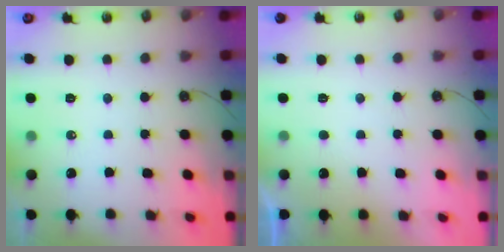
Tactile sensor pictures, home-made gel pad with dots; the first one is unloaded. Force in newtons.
{"total": 0.7, "press": 0.4, "slide": 0.5}